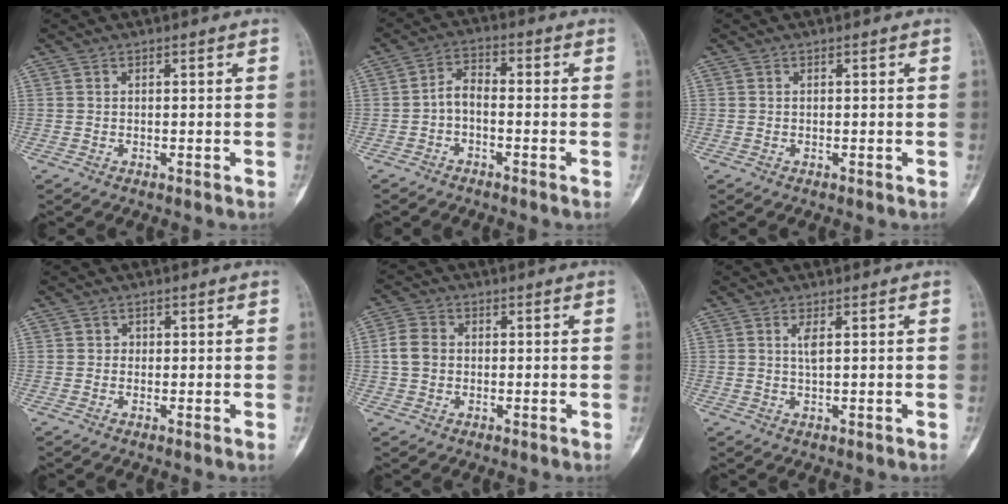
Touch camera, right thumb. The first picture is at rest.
{"total": 4.1, "force": [-1.3, 2.0, 3.3], "torque": [-0.055, 0.023, -0.036]}
{"total": 0.0}
{"total": 0.8, "force": [0.1, 0.8, 0.2], "torque": [0.004, 0.002, 0.000]}
{"total": 4.7, "force": [0.0, 3.9, 2.7], "torque": [-0.051, 0.010, -0.005]}
{"total": 2.0, "force": [0.7, 0.3, 1.8], "torque": [-0.045, -0.002, 0.016]}